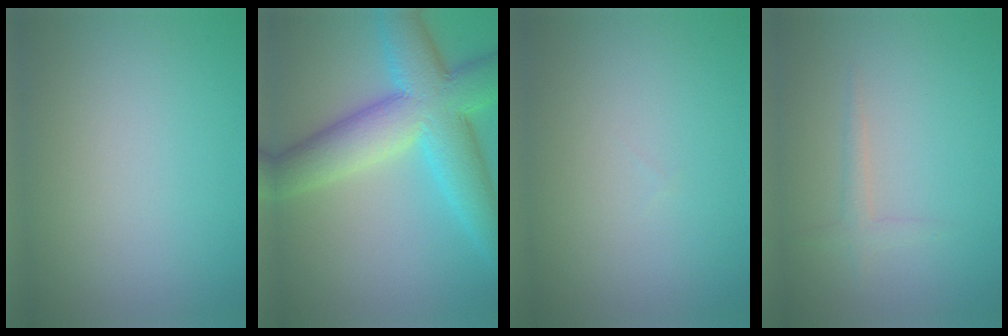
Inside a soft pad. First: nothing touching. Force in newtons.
{"total": 10.5, "press": 10.5, "slide": 0.3}
{"total": 0.0}
{"total": 1.3, "press": 1.3, "slide": 0.1}